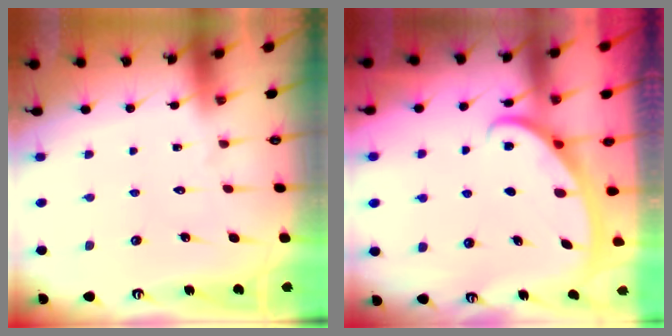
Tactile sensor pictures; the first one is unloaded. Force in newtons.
{"total": 2.7, "press": 2.6, "slide": 0.4}